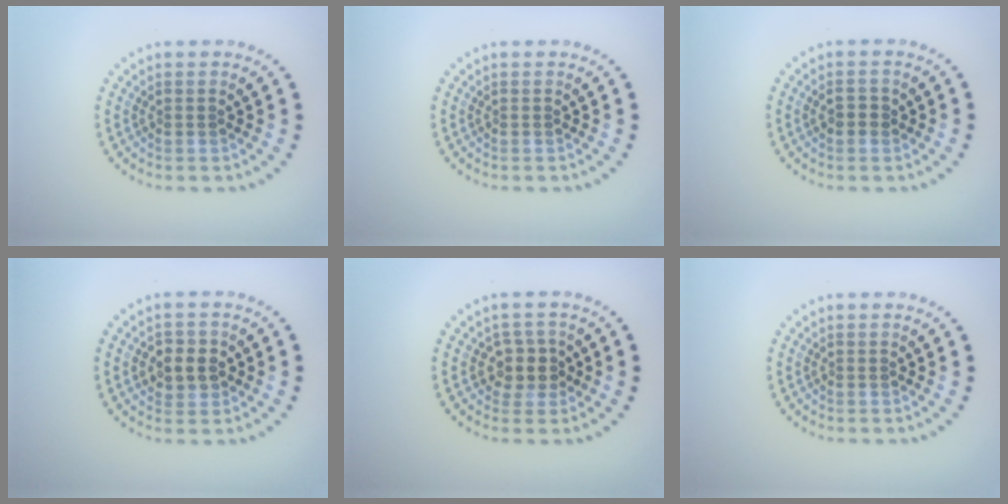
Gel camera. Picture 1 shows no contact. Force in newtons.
{"total": 0.0}
{"total": 1.2, "press": 1.2, "slide": 0.0}
{"total": 2.9, "press": 2.8, "slide": 0.5}
{"total": 2.5, "press": 2.2, "slide": 1.2}
{"total": 0.0}